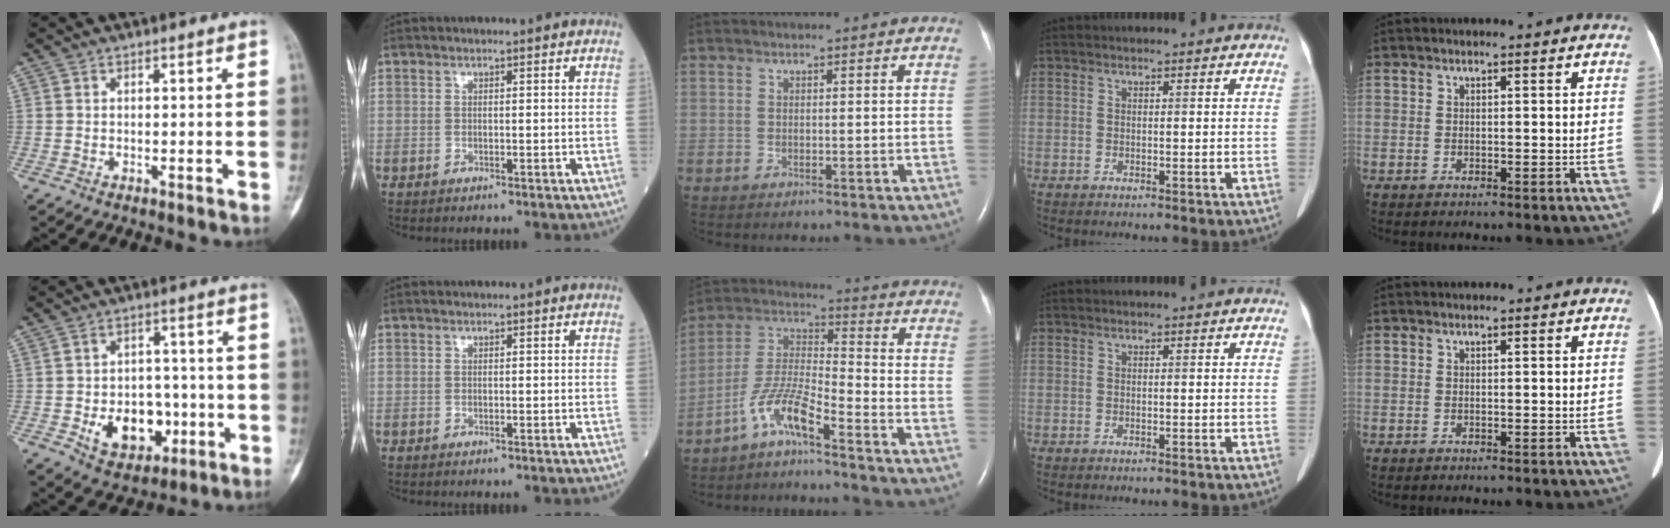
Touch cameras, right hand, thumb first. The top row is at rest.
{"thumb": {"total": 11.5, "force": [-3.1, 8.2, 7.4], "torque": [-0.069, 0.020, -0.037]}, "middle": {"total": 8.0, "force": [-5.8, 0.4, 5.4], "torque": [-0.125, 0.006, -0.117]}}